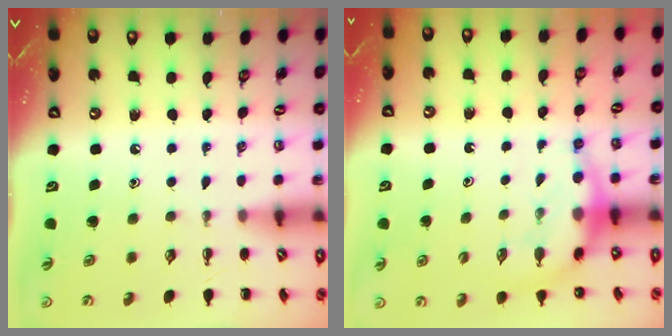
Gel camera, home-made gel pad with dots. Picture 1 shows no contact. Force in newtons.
{"total": 7.1, "press": 7.1, "slide": 0.7}